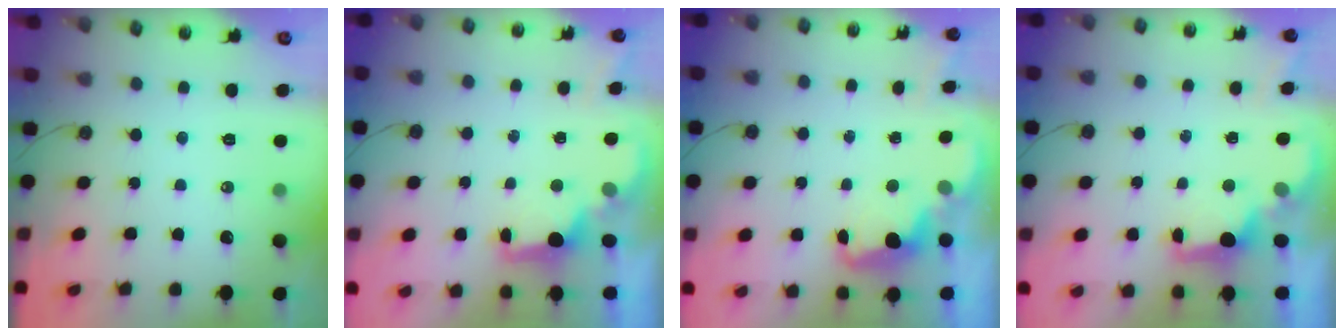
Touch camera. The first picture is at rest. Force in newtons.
{"total": 2.1, "press": 1.9, "slide": 0.8}
{"total": 2.4, "press": 2.3, "slide": 0.6}
{"total": 2.1, "press": 1.9, "slide": 0.8}